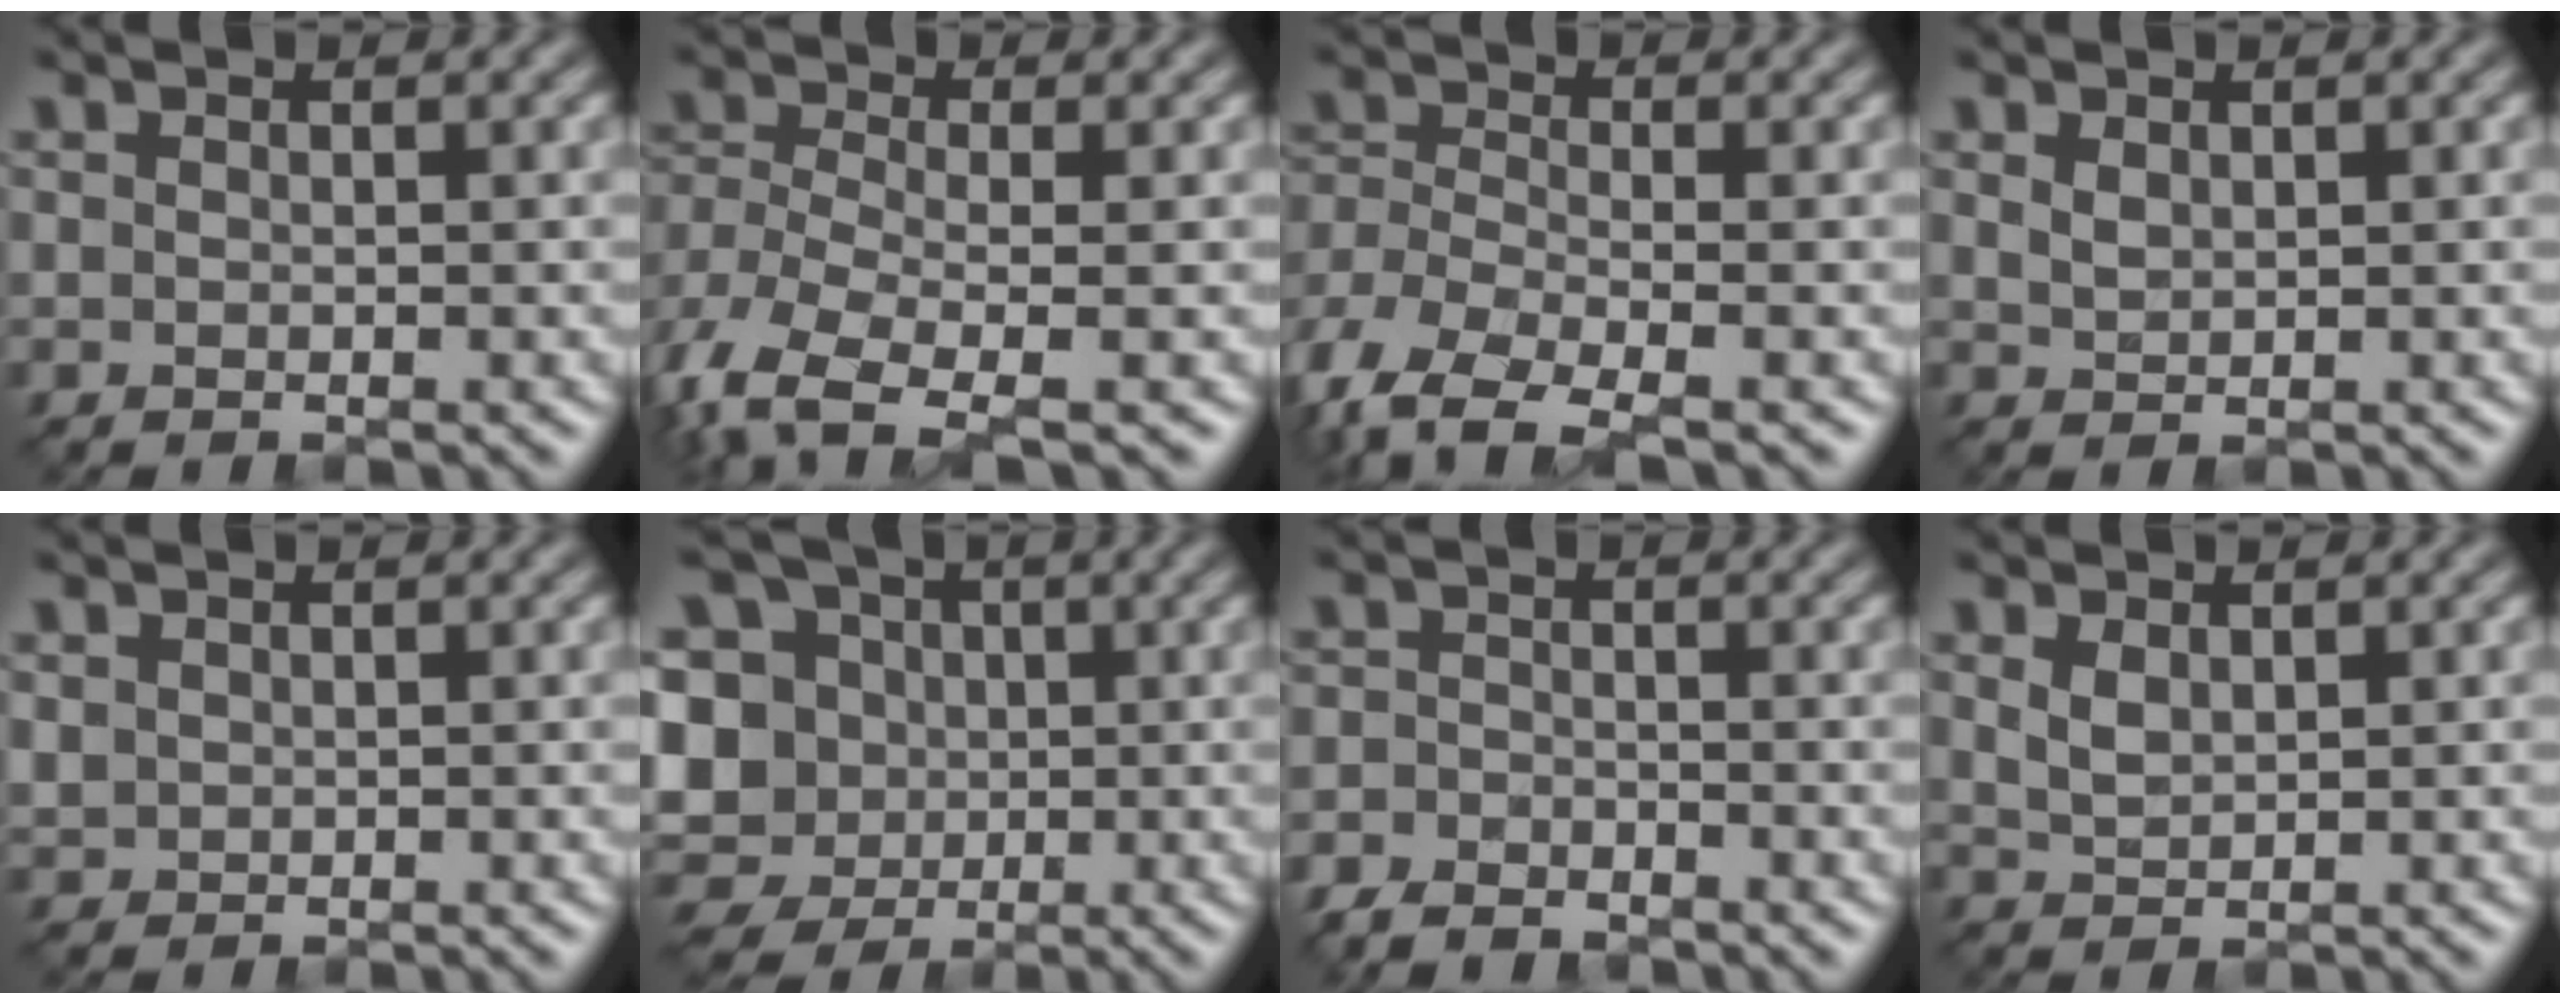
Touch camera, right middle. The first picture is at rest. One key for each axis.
{"total": 7.3, "fx": -3.7, "fy": 3.6, "fz": 5.2, "tx": -0.118, "ty": -0.016, "tz": -0.068}
{"total": 7.4, "fx": -4.4, "fy": 3.4, "fz": 4.9, "tx": -0.112, "ty": -0.015, "tz": -0.084}
{"total": 1.0, "fx": 0.7, "fy": 0.5, "fz": 0.4, "tx": -0.015, "ty": 0.004, "tz": 0.019}
{"total": 1.0, "fx": 0.5, "fy": 0.9, "fz": 0.2, "tx": -0.005, "ty": -0.002, "tz": 0.014}
{"total": 13.1, "fx": 0.4, "fy": 11.9, "fz": 5.6, "tx": -0.155, "ty": 0.027, "tz": -0.017}
{"total": 3.4, "fx": -2.9, "fy": 1.5, "fz": 0.9, "tx": -0.016, "ty": -0.003, "tz": -0.065}
{"total": 1.5, "fx": 0.9, "fy": 0.8, "fz": 0.9, "tx": -0.023, "ty": 0.003, "tz": 0.025}